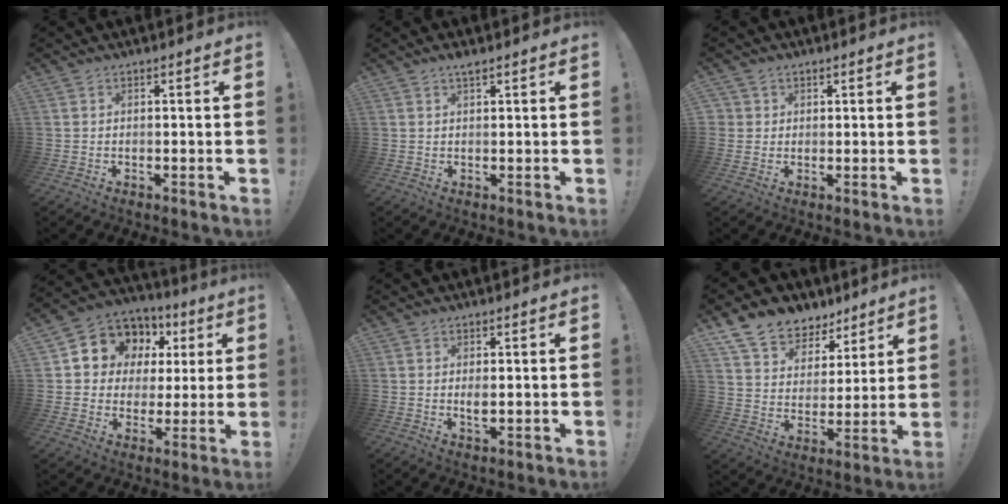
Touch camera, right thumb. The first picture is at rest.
{"total": 1.8, "force": [1.4, 0.2, 1.1], "torque": [-0.017, -0.004, 0.025]}
{"total": 2.5, "force": [1.0, 2.3, 0.2], "torque": [0.000, -0.004, 0.017]}
{"total": 10.1, "force": [4.1, 8.7, 3.1], "torque": [-0.043, -0.034, 0.086]}
{"total": 2.3, "force": [0.3, 1.0, 2.0], "torque": [-0.027, -0.005, 0.004]}
{"total": 11.3, "force": [8.7, 6.9, 2.5], "torque": [-0.059, -0.063, 0.167]}